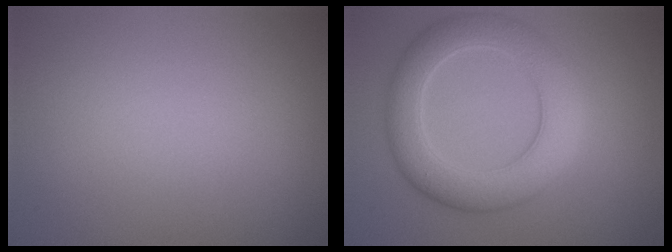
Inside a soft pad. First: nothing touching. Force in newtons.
{"total": 6.3, "press": 6.3, "slide": 0.5}